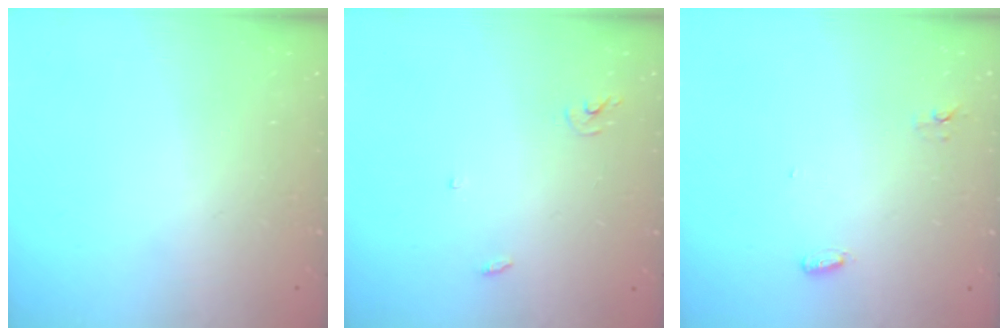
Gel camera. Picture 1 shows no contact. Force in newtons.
{"total": 3.0, "press": 3.0, "slide": 0.2}
{"total": 3.6, "press": 3.5, "slide": 0.9}